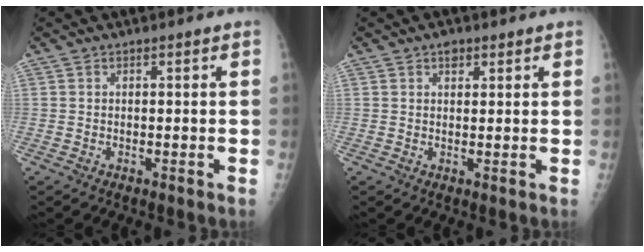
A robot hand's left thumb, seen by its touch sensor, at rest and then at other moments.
{"total": 1.9, "force": [1.2, 1.1, 1.0], "torque": [-0.003, -0.004, 0.014]}